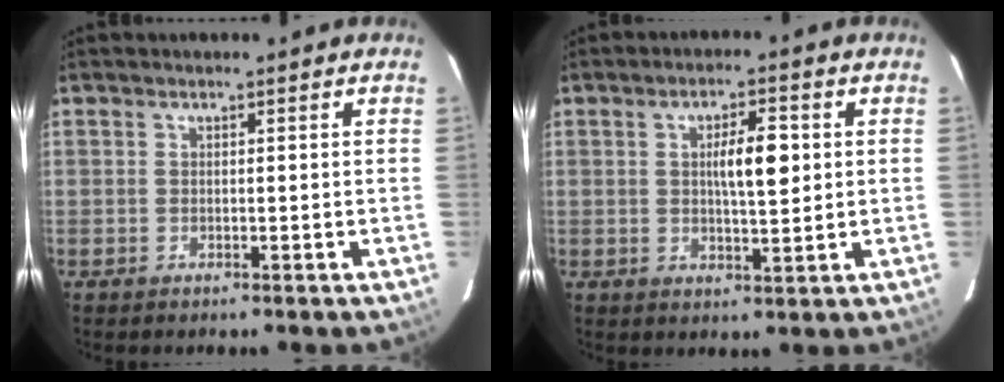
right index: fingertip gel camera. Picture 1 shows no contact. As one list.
[{"total": 6.1, "force": [1.0, 1.4, 5.8], "torque": [-0.096, 0.006, 0.019]}]